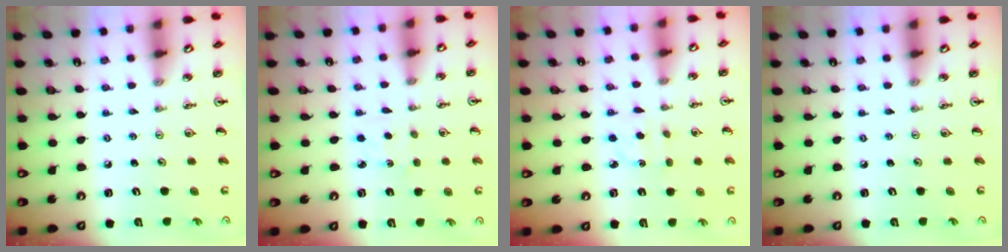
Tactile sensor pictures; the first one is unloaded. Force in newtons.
{"total": 1.6, "press": 1.6, "slide": 0.3}
{"total": 2.7, "press": 2.6, "slide": 0.4}
{"total": 0.0}